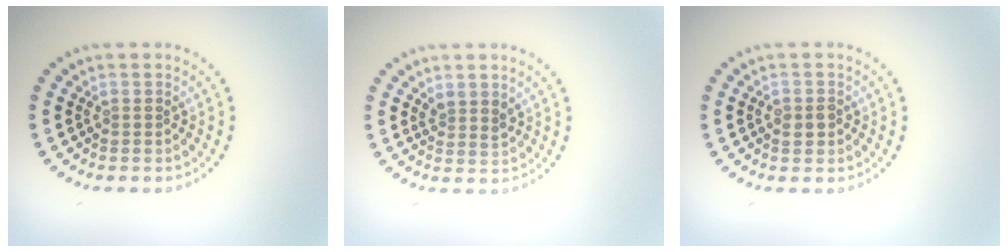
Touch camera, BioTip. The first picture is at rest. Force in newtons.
{"total": 1.6, "press": 1.2, "slide": 1.0}
{"total": 1.5, "press": 1.4, "slide": 0.5}